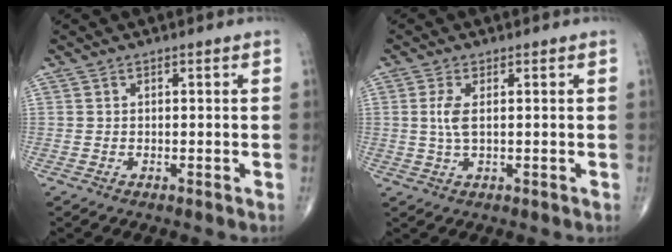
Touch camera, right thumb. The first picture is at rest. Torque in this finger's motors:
{"motor_torque": [-0.34, 0.07, -0.21, -0.26, -0.03]}